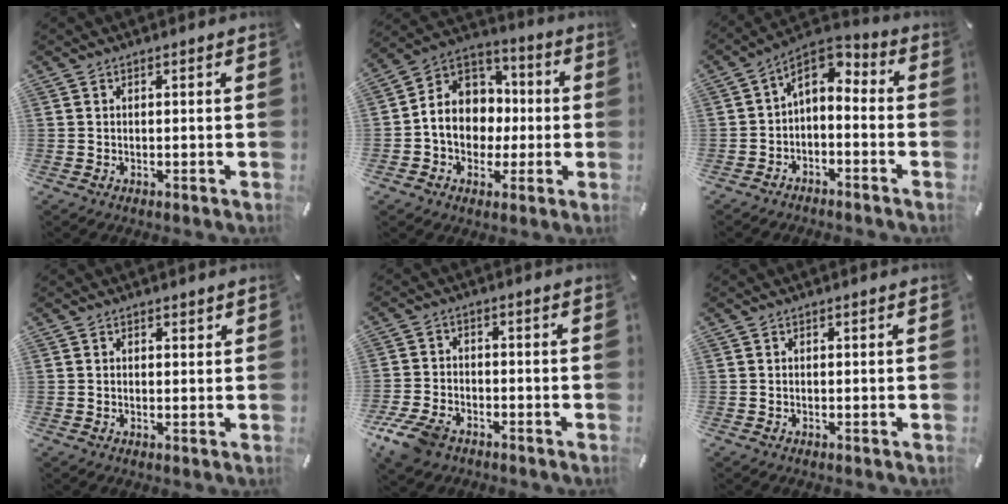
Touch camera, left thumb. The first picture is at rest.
{"total": 11.4, "force": [-1.5, 10.5, 4.3], "torque": [-0.097, 0.002, -0.028]}
{"total": 5.5, "force": [-0.5, 4.0, 3.7], "torque": [-0.067, 0.001, -0.012]}
{"total": 0.8, "force": [0.4, 0.7, 0.3], "torque": [0.001, -0.001, 0.006]}
{"total": 7.5, "force": [-4.9, 4.3, 3.6], "torque": [-0.087, 0.018, -0.096]}
{"total": 0.0}